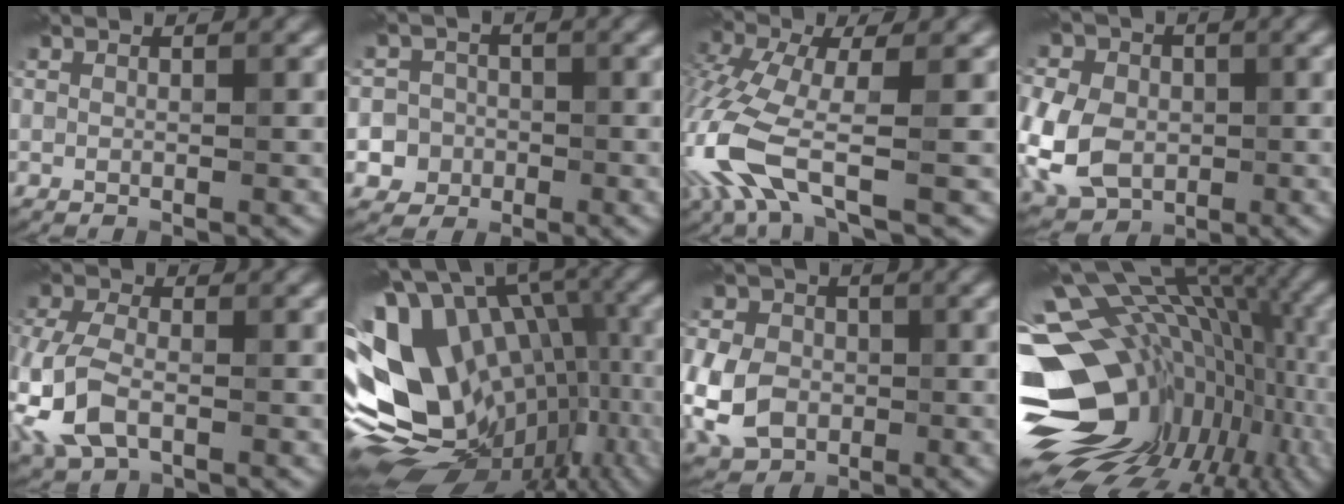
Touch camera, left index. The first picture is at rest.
{"total": 5.9, "force": [-2.3, 5.4, 0.8], "torque": [0.005, 0.000, -0.063]}
{"total": 8.6, "force": [-3.3, 3.3, 7.2], "torque": [-0.189, -0.007, -0.080]}
{"total": 12.7, "force": [-1.2, 10.2, 7.3], "torque": [-0.159, 0.001, -0.061]}
{"total": 6.3, "force": [-2.3, 3.9, 4.4], "torque": [-0.117, -0.004, -0.054]}
{"total": 16.8, "force": [-1.8, 11.4, 12.2], "torque": [-0.207, -0.011, 0.001]}
{"total": 9.4, "force": [-1.7, 7.5, 5.4], "torque": [-0.115, -0.012, -0.052]}
{"total": 19.5, "force": [-3.0, 13.9, 13.4], "torque": [-0.214, 0.000, -0.020]}